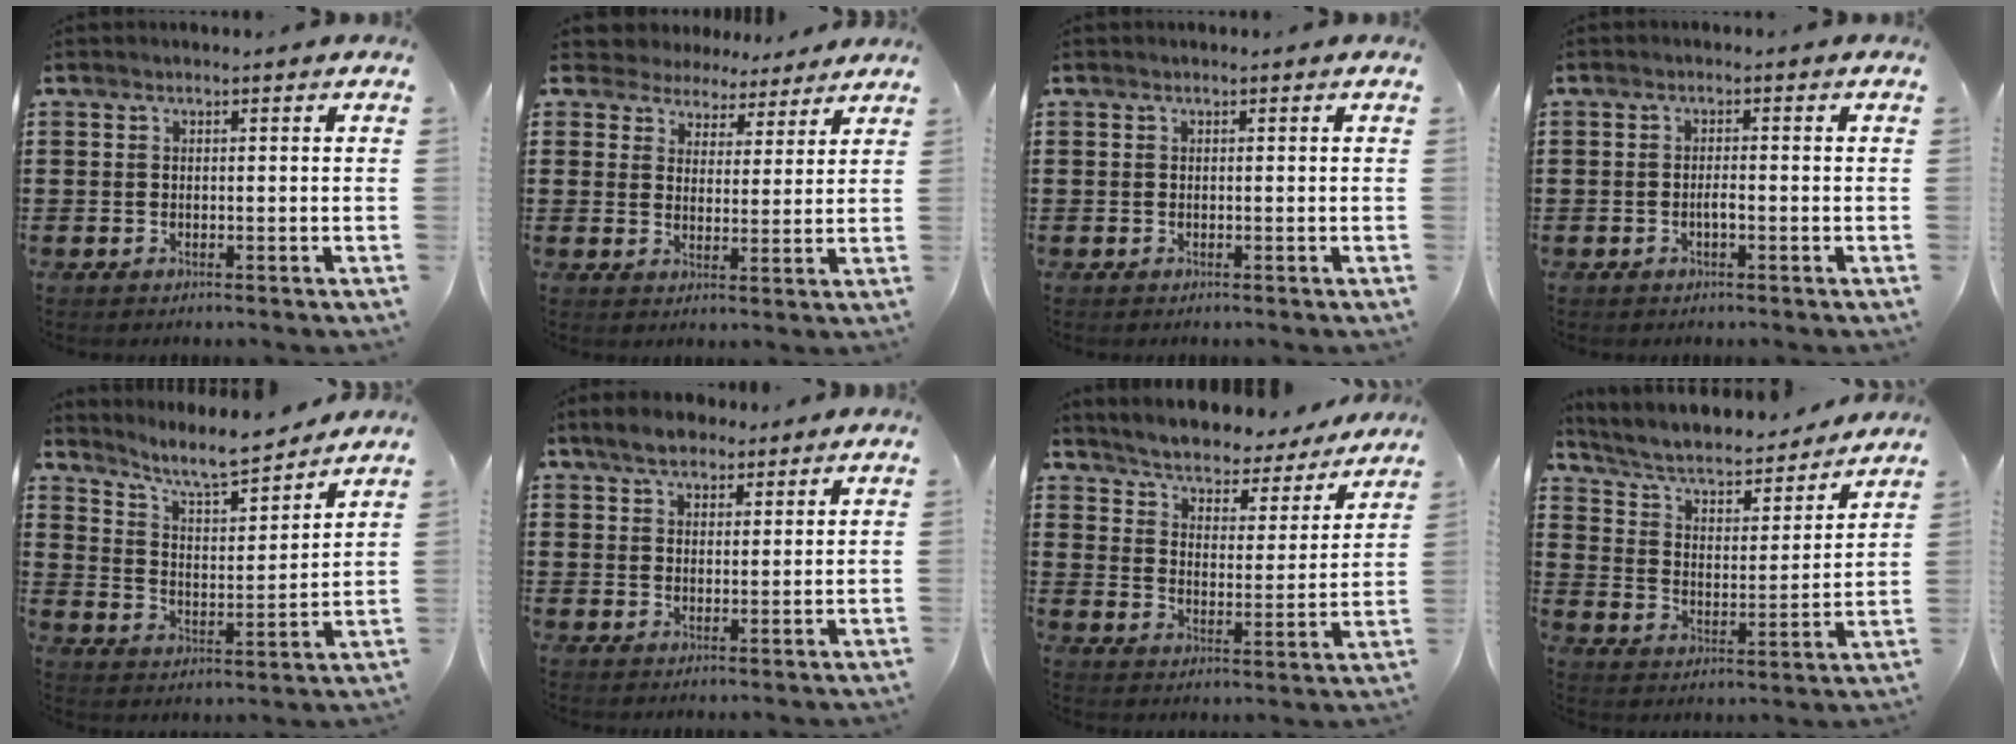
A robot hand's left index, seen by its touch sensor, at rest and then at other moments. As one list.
[{"total": 4.8, "force": [4.4, 1.9, 0.0], "torque": [-0.027, -0.014, 0.078]}, {"total": 0.0}, {"total": 1.4, "force": [-0.5, 0.3, 1.2], "torque": [-0.023, 0.000, -0.009]}, {"total": 7.5, "force": [6.8, 0.5, 3.1], "torque": [-0.086, -0.043, 0.116]}, {"total": 4.4, "force": [3.6, 2.1, 1.4], "torque": [-0.031, 0.002, 0.067]}, {"total": 4.1, "force": [4.1, 0.3, 0.3], "torque": [-0.030, -0.038, 0.062]}, {"total": 5.0, "force": [4.2, 1.5, 2.3], "torque": [-0.066, -0.033, 0.064]}]